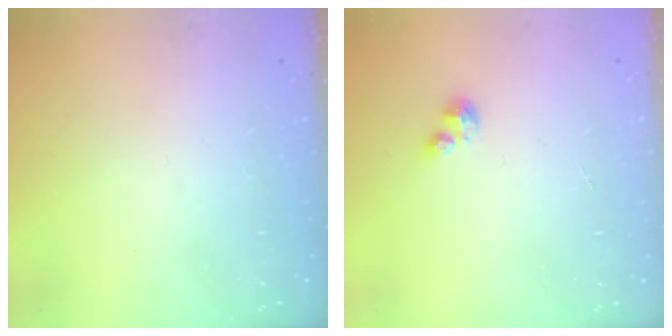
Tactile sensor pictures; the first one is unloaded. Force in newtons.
{"total": 2.1, "press": 2.1, "slide": 0.2}